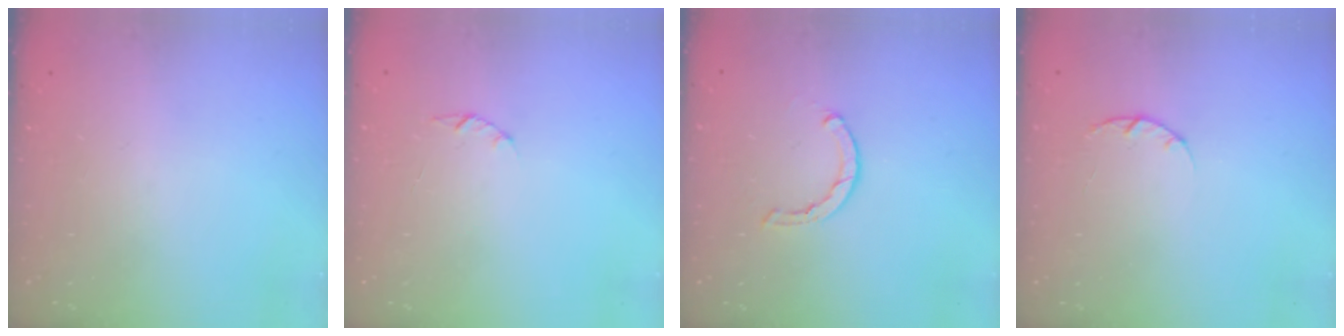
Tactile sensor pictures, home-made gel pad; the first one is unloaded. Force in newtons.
{"total": 1.4, "press": 1.4, "slide": 0.3}
{"total": 1.7, "press": 1.6, "slide": 0.3}
{"total": 2.0, "press": 1.9, "slide": 0.4}